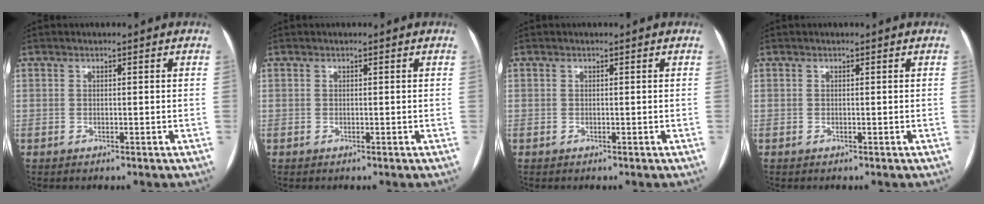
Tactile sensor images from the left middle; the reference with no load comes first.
{"total": 0.0}
{"total": 0.0}
{"total": 0.0}